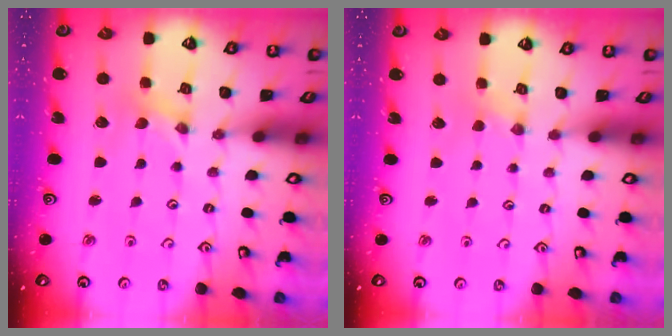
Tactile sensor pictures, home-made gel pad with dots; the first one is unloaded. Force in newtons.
{"total": 1.0, "press": 1.0, "slide": 0.2}